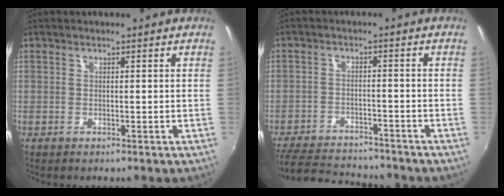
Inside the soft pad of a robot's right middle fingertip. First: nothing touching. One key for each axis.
{"total": 12.6, "fx": -11.4, "fy": 3.5, "fz": 4.0, "tx": -0.106, "ty": 0.001, "tz": -0.177}